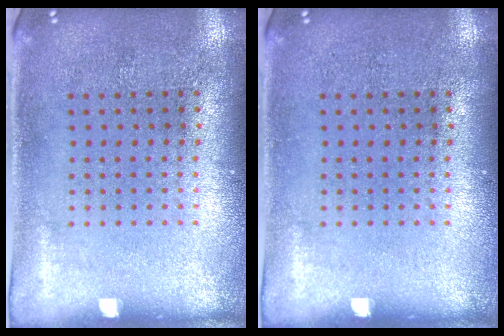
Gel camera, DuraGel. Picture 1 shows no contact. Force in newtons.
{"total": 0.0}